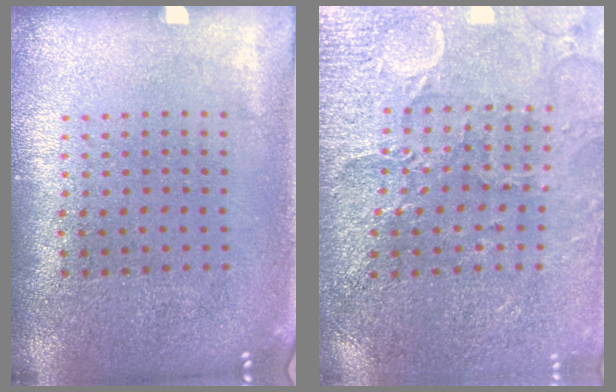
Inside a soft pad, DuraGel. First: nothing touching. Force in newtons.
{"total": 3.2, "press": 3.2, "slide": 0.3}